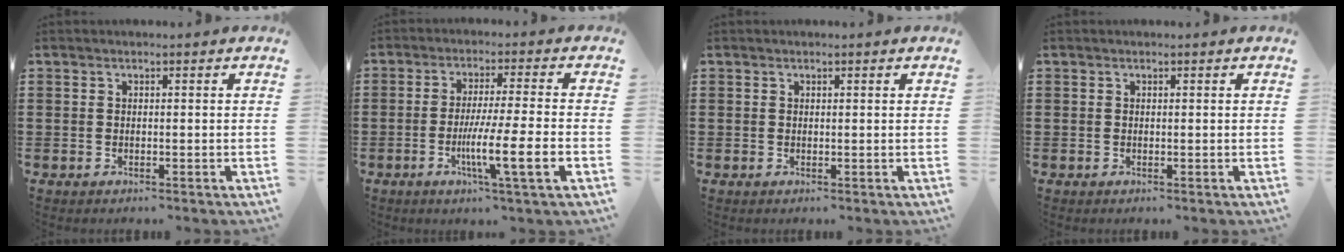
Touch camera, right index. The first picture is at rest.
{"total": 9.0, "force": [-3.0, 0.0, 8.5], "torque": [-0.154, -0.015, -0.056]}
{"total": 0.0}
{"total": 0.0}